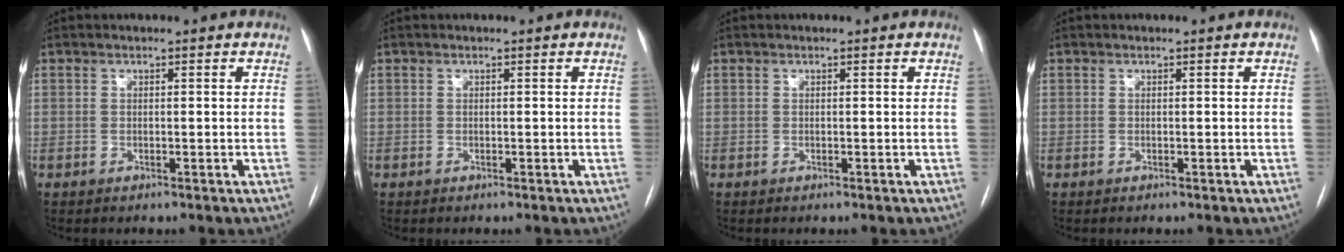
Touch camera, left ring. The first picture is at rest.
{"total": 0.0}
{"total": 0.0}
{"total": 0.0}